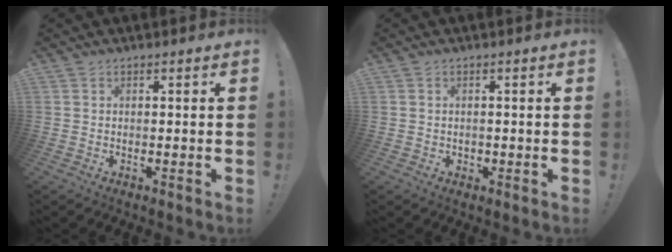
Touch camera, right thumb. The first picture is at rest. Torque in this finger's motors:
{"motor_torque": [0.03, 0.09, -0.20, -0.07, -0.01]}